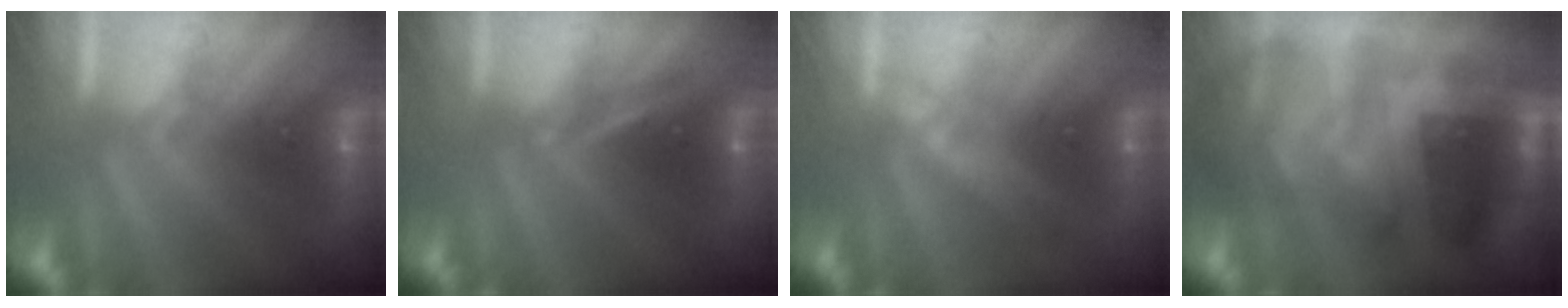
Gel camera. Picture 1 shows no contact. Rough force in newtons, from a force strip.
{"total": 2.1}
{"total": 3.3}
{"total": 7.4}